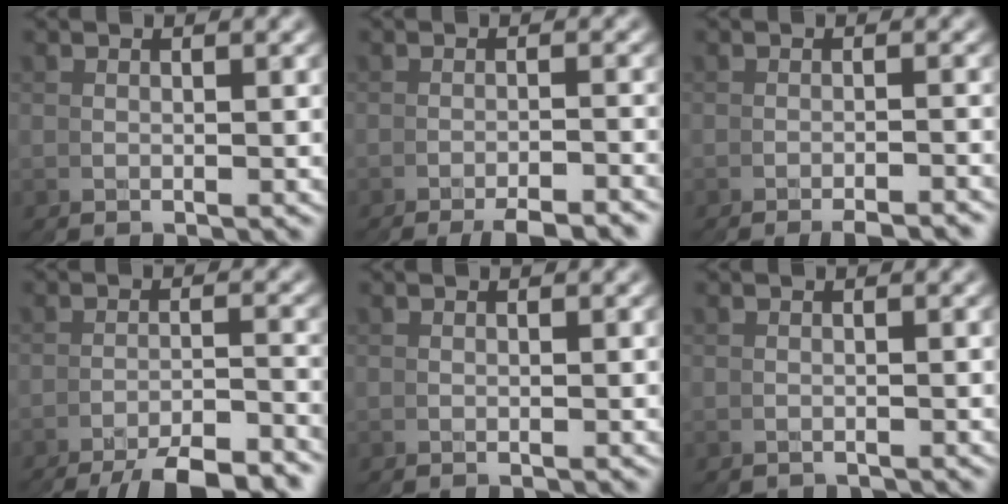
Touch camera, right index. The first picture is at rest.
{"total": 3.1, "force": [-2.8, -1.3, -0.1], "torque": [0.007, 0.009, -0.051]}
{"total": 2.3, "force": [-1.9, -1.2, -0.6], "torque": [0.007, 0.007, -0.033]}
{"total": 6.3, "force": [-6.1, -0.9, 1.0], "torque": [-0.009, 0.000, -0.098]}
{"total": 0.0}
{"total": 0.9, "force": [-0.8, 0.3, -0.2], "torque": [0.004, -0.005, -0.012]}